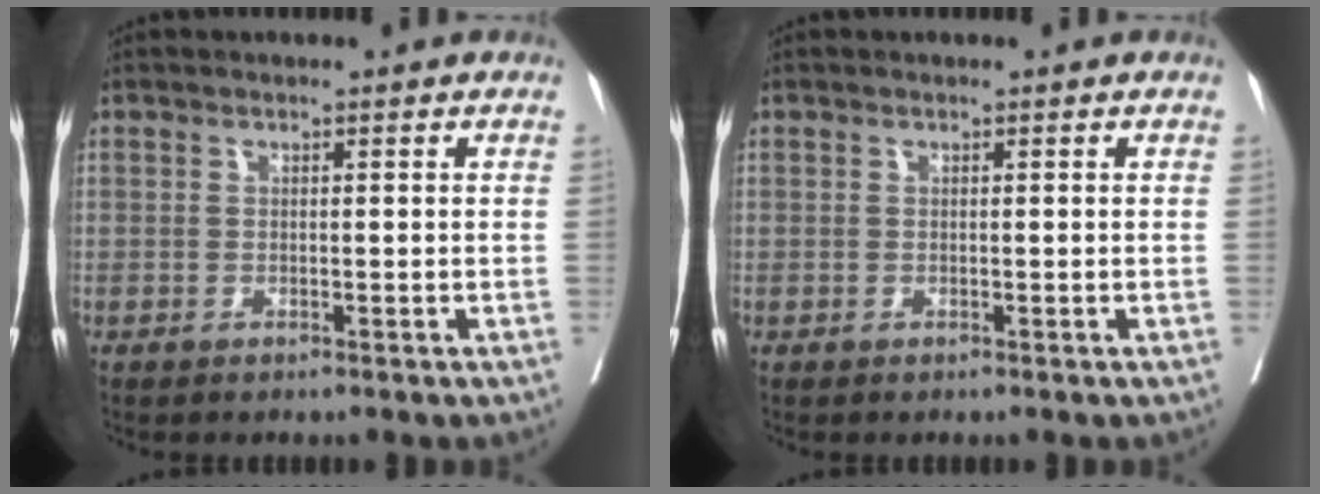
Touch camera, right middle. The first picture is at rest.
{"total": 0.0}